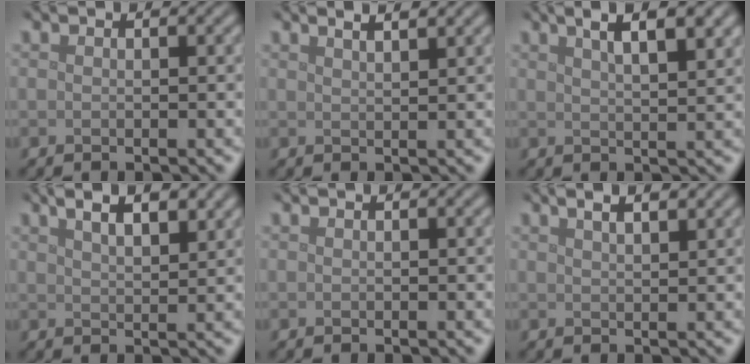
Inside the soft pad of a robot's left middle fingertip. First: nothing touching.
{"total": 4.0, "force": [2.7, 1.6, 2.4], "torque": [-0.009, 0.028, 0.003]}
{"total": 7.3, "force": [4.1, 2.8, 5.4], "torque": [-0.048, 0.035, 0.033]}
{"total": 5.4, "force": [3.4, 2.0, 3.6], "torque": [-0.042, 0.020, 0.036]}
{"total": 0.0}
{"total": 4.0, "force": [2.6, 1.6, 2.6], "torque": [-0.017, 0.021, 0.013]}